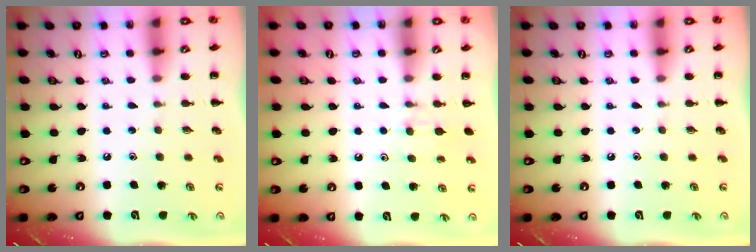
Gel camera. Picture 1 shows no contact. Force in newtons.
{"total": 4.5, "press": 4.1, "slide": 1.8}
{"total": 0.0}